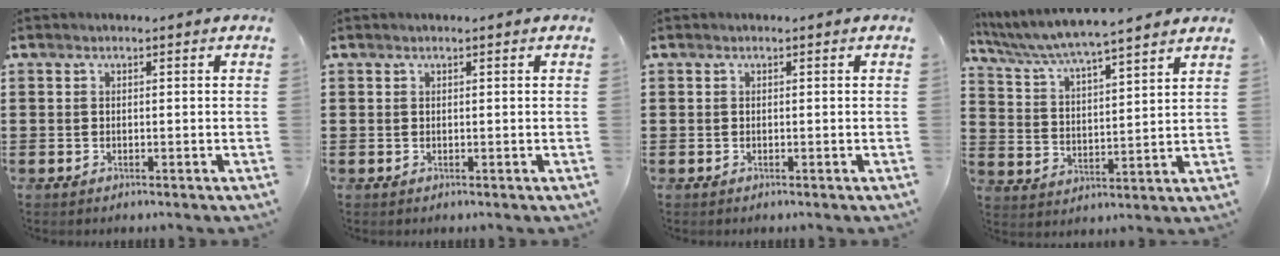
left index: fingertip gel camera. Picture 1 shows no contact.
{"total": 0.0}
{"total": 0.0}
{"total": 5.3, "force": [5.0, -0.6, 1.7], "torque": [-0.056, -0.033, 0.080]}